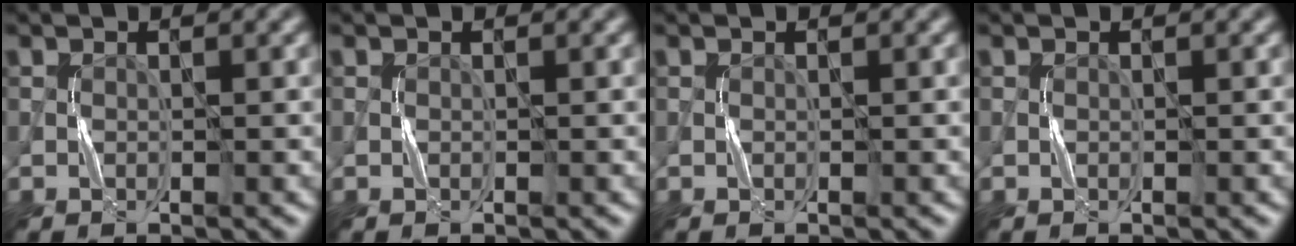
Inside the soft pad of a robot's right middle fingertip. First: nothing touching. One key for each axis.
{"total": 0.0}
{"total": 0.0}
{"total": 0.0}